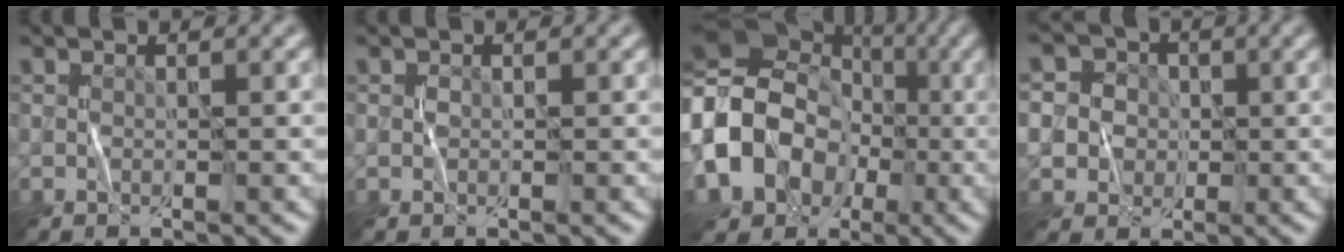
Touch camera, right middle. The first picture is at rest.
{"total": 0.0}
{"total": 13.7, "force": [-2.4, 11.4, 7.1], "torque": [-0.165, -0.002, -0.067]}
{"total": 7.9, "force": [0.9, 7.5, 2.6], "torque": [-0.073, 0.038, 0.001]}